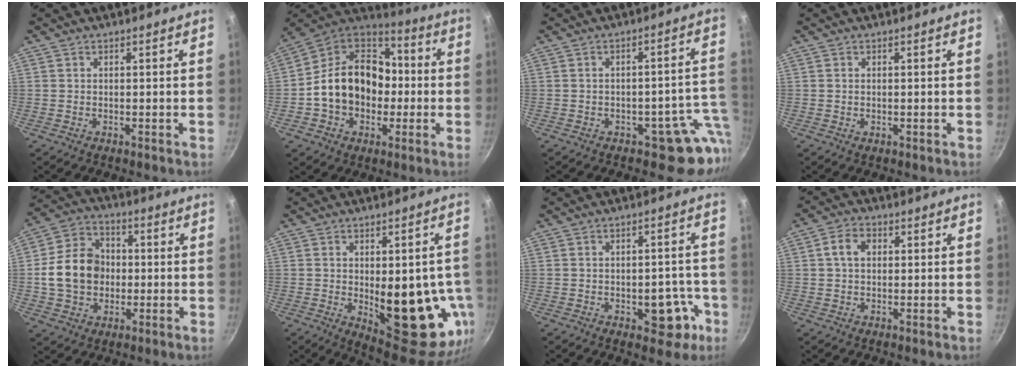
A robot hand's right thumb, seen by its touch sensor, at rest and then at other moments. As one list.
[{"total": 19.6, "force": [-1.6, 15.3, 12.2], "torque": [-0.184, 0.052, -0.035]}, {"total": 8.3, "force": [-3.6, 5.6, 5.0], "torque": [0.017, 0.044, -0.034]}, {"total": 0.6, "force": [0.0, 0.3, 0.5], "torque": [-0.007, 0.000, -0.001]}, {"total": 13.6, "force": [-0.5, 11.0, 8.0], "torque": [-0.116, 0.023, -0.016]}, {"total": 21.3, "force": [-3.3, 9.4, 18.8], "torque": [-0.192, -0.015, -0.023]}, {"total": 8.2, "force": [-3.2, 4.7, 5.8], "torque": [-0.027, 0.027, -0.035]}, {"total": 4.5, "force": [0.8, 3.3, 3.0], "torque": [-0.042, 0.009, 0.008]}]